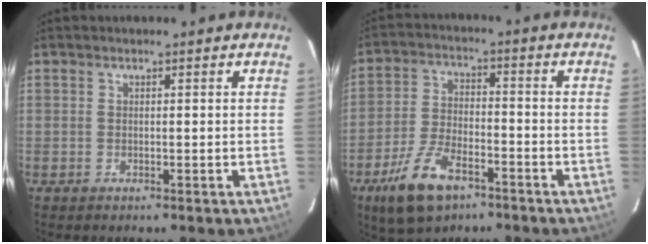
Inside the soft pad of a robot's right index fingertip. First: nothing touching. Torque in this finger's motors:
{"motor_torque": [1.25, -0.89, 0.50, 0.06]}